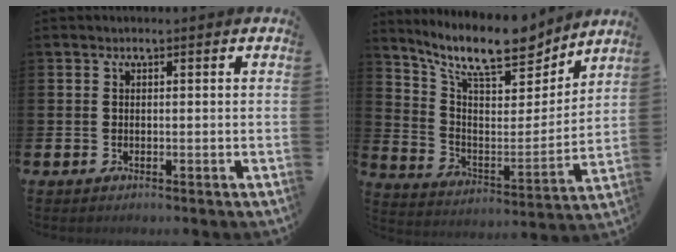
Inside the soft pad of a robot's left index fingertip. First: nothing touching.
{"total": 12.8, "force": [11.1, 3.1, 5.7], "torque": [-0.139, -0.064, 0.196]}